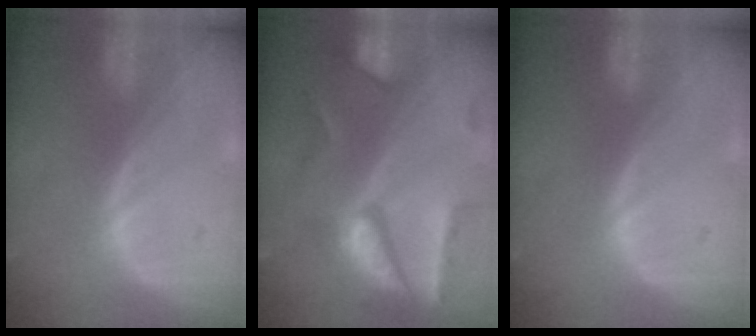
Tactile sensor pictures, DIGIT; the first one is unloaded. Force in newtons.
{"total": 9.9, "press": 8.5, "slide": 5.1}
{"total": 0.0}